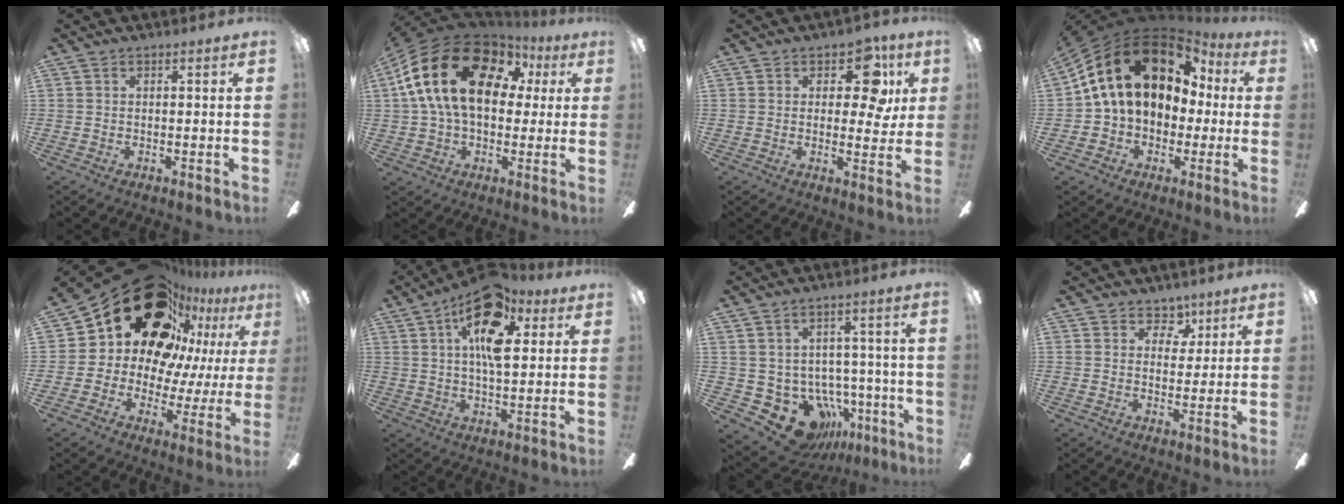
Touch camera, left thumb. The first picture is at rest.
{"total": 21.8, "force": [5.8, 14.3, 15.4], "torque": [-0.304, 0.003, 0.097]}
{"total": 11.2, "force": [4.5, 6.2, 8.2], "torque": [-0.100, -0.009, 0.072]}
{"total": 19.5, "force": [6.8, 13.7, 12.1], "torque": [-0.226, -0.013, 0.125]}
{"total": 25.1, "force": [15.1, 15.6, 12.6], "torque": [-0.212, -0.097, 0.294]}
{"total": 16.6, "force": [7.6, 7.6, 12.7], "torque": [-0.204, -0.016, 0.126]}
{"total": 14.2, "force": [-8.1, 9.4, 6.9], "torque": [-0.132, 0.040, -0.126]}
{"total": 5.5, "force": [3.4, 3.9, 2.0], "torque": [-0.012, -0.017, 0.055]}